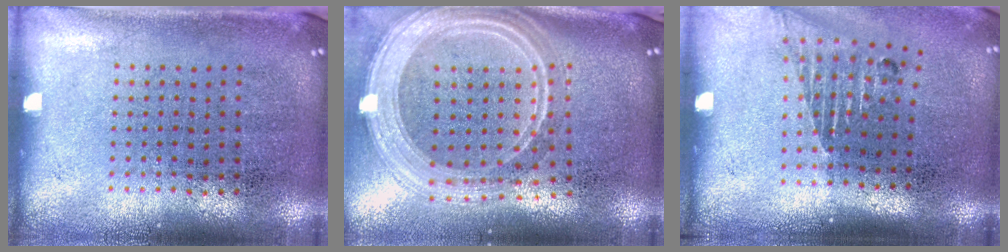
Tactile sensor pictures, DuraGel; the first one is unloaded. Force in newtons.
{"total": 2.9, "press": 2.3, "slide": 1.7}
{"total": 1.5, "press": 1.2, "slide": 0.9}